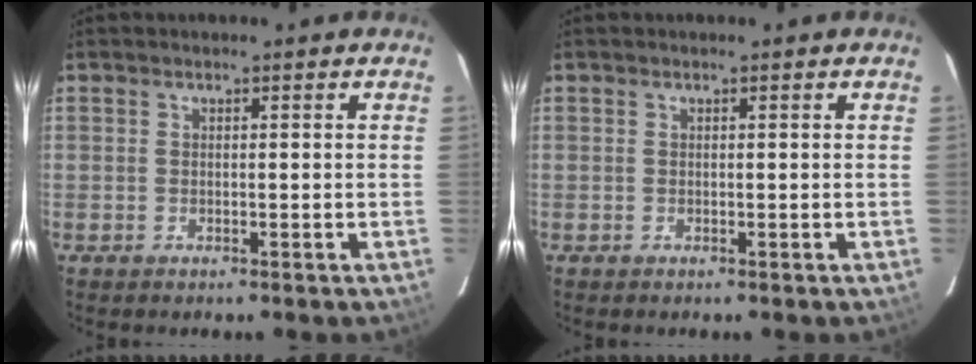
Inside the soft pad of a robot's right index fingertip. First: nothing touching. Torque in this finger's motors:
{"motor_torque": [0.00, 0.00, 0.02, 0.00]}